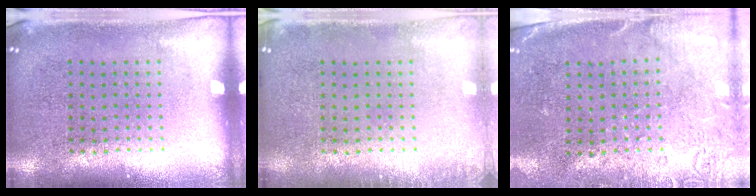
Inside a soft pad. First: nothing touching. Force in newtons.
{"total": 0.7, "press": 0.6, "slide": 0.2}
{"total": 2.7, "press": 2.3, "slide": 1.5}